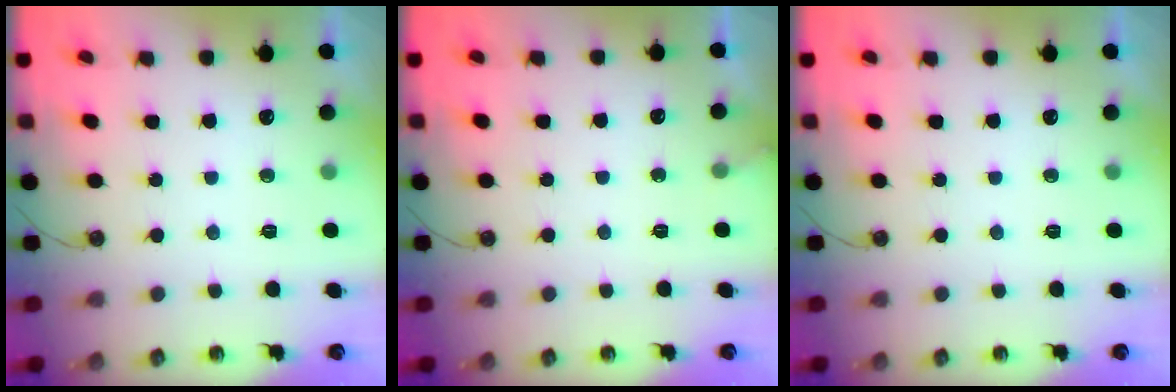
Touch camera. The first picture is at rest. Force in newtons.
{"total": 2.8, "press": 2.8, "slide": 0.2}
{"total": 0.0}